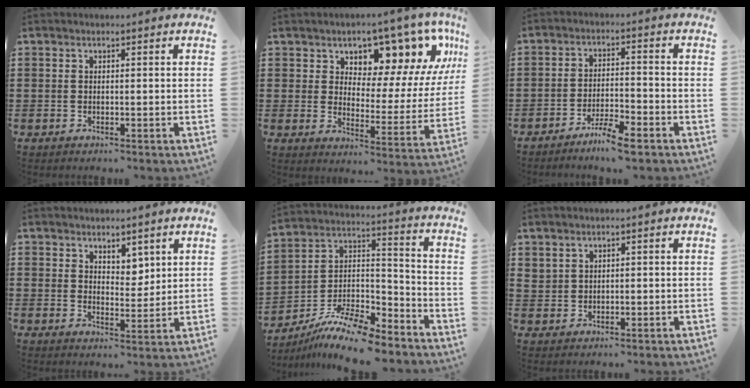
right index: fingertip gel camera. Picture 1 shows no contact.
{"total": 9.0, "force": [7.0, 4.3, 3.6], "torque": [-0.078, -0.058, 0.120]}
{"total": 4.7, "force": [-4.1, 0.1, 2.3], "torque": [-0.048, 0.001, -0.080]}
{"total": 3.7, "force": [3.0, 2.1, 0.9], "torque": [-0.019, 0.001, 0.054]}
{"total": 10.5, "force": [-9.2, 2.2, 4.7], "torque": [-0.084, 0.022, -0.180]}
{"total": 1.6, "force": [1.3, 0.9, 0.3], "torque": [-0.011, 0.004, 0.026]}